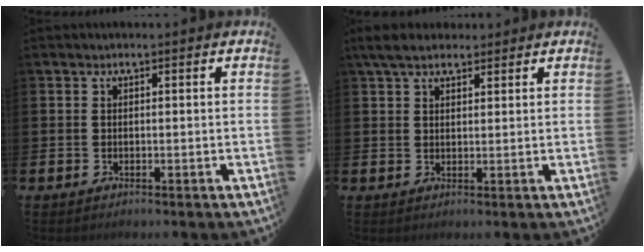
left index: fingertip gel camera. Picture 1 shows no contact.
{"total": 4.5, "force": [3.8, 1.8, 1.8], "torque": [-0.034, -0.008, 0.068]}